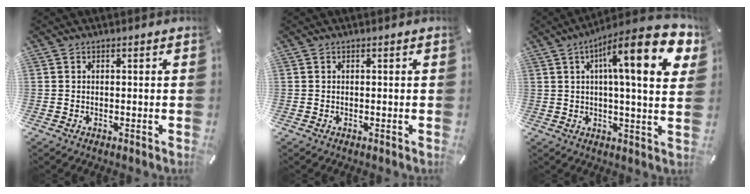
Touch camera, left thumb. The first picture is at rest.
{"total": 0.0}
{"total": 20.2, "force": [7.7, 4.5, 18.1], "torque": [-0.270, -0.036, 0.102]}